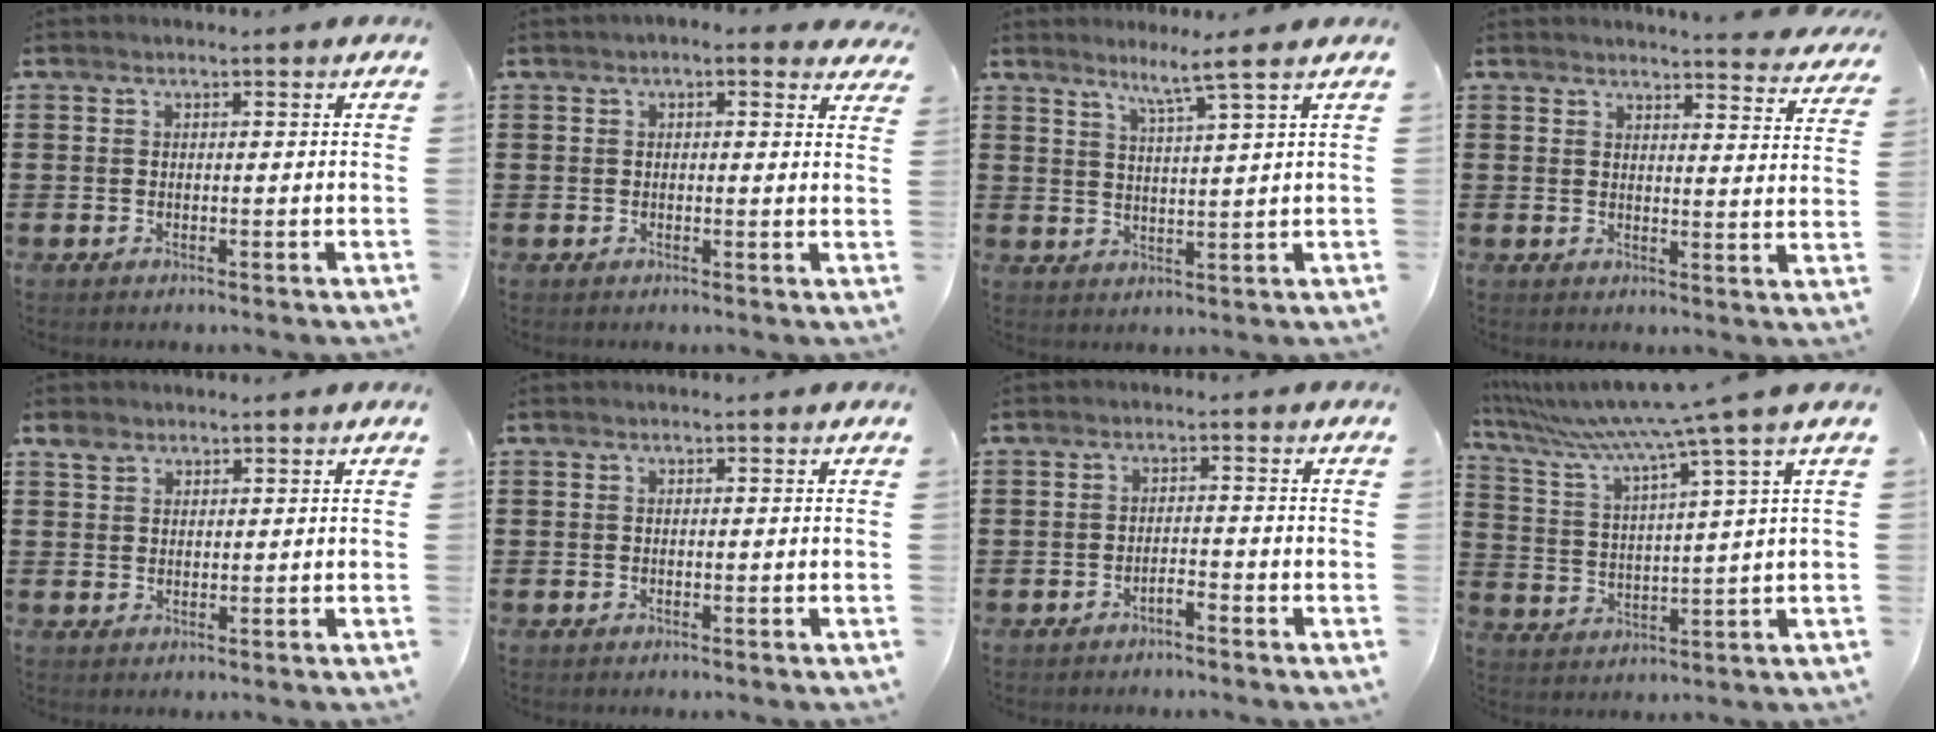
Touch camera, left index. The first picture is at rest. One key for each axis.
{"total": 1.7, "fx": 1.2, "fy": 0.8, "fz": 0.9, "tx": -0.021, "ty": 0.008, "tz": 0.020}
{"total": 4.6, "fx": 3.4, "fy": -1.2, "fz": 2.8, "tx": -0.064, "ty": -0.015, "tz": 0.054}
{"total": 3.6, "fx": 3.5, "fy": -0.4, "fz": 0.7, "tx": -0.019, "ty": -0.023, "tz": 0.059}
{"total": 2.4, "fx": 1.7, "fy": 1.5, "fz": 0.8, "tx": -0.014, "ty": 0.002, "tz": 0.030}
{"total": 0.0}
{"total": 1.7, "fx": -1.6, "fy": 0.2, "fz": 0.7, "tx": -0.018, "ty": 0.000, "tz": -0.030}
{"total": 8.0, "fx": 6.2, "fy": -1.6, "fz": 4.8, "tx": -0.121, "ty": -0.049, "tz": 0.095}